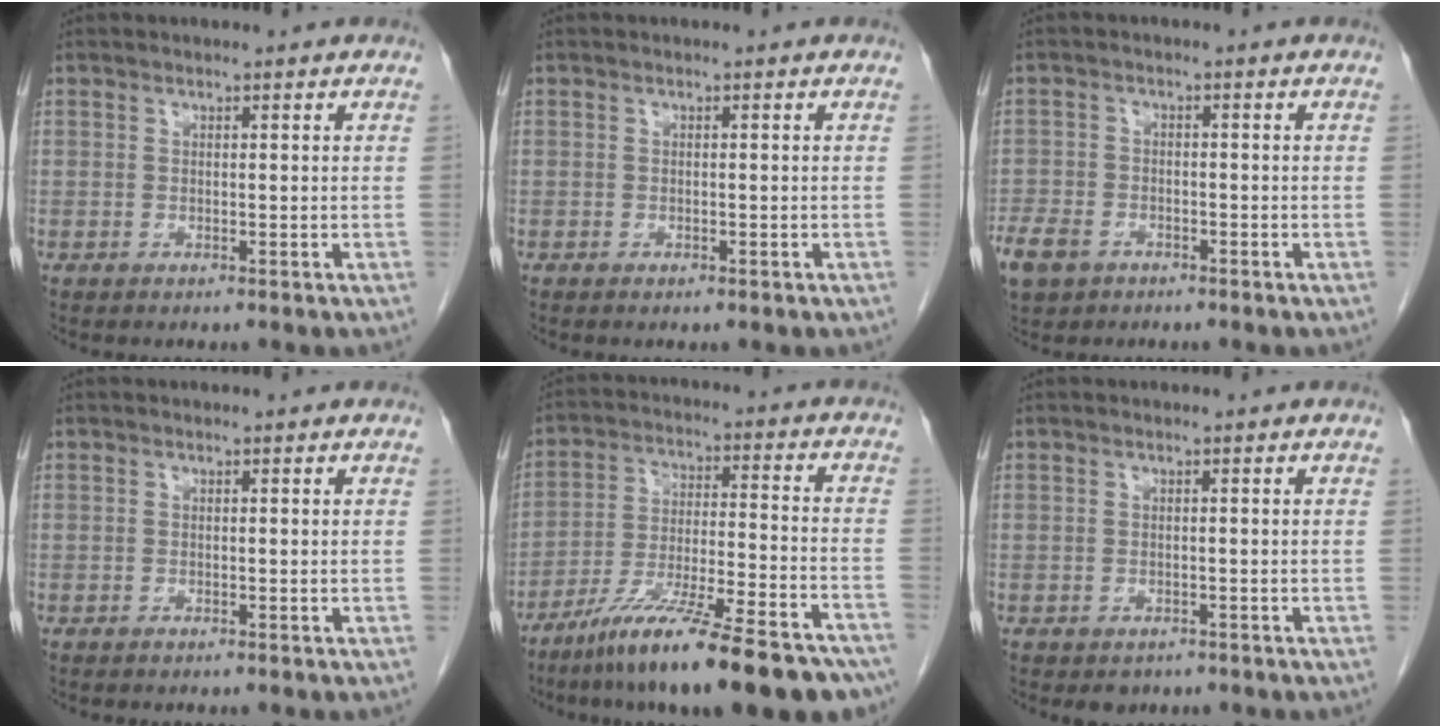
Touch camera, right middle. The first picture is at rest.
{"total": 0.7, "force": [-0.4, 0.4, 0.4], "torque": [-0.005, 0.001, -0.002]}
{"total": 7.0, "force": [-4.4, 4.6, 2.9], "torque": [-0.066, -0.001, -0.075]}
{"total": 0.0}
{"total": 22.6, "force": [-17.2, 3.0, 14.4], "torque": [-0.171, 0.000, -0.275]}
{"total": 2.0, "force": [-1.4, 1.3, 0.6], "torque": [-0.008, -0.001, -0.011]}